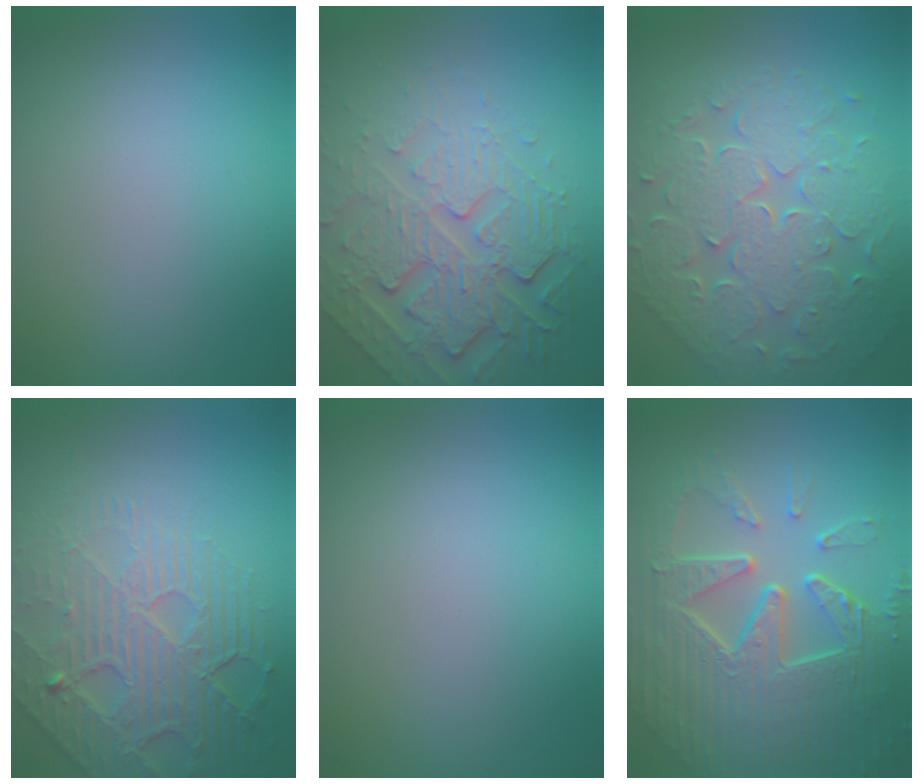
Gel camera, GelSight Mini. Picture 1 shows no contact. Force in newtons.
{"total": 7.6, "press": 5.4, "slide": 5.4}
{"total": 9.3, "press": 6.6, "slide": 6.5}
{"total": 6.6, "press": 5.3, "slide": 4.0}
{"total": 0.0}
{"total": 9.8, "press": 6.6, "slide": 7.2}